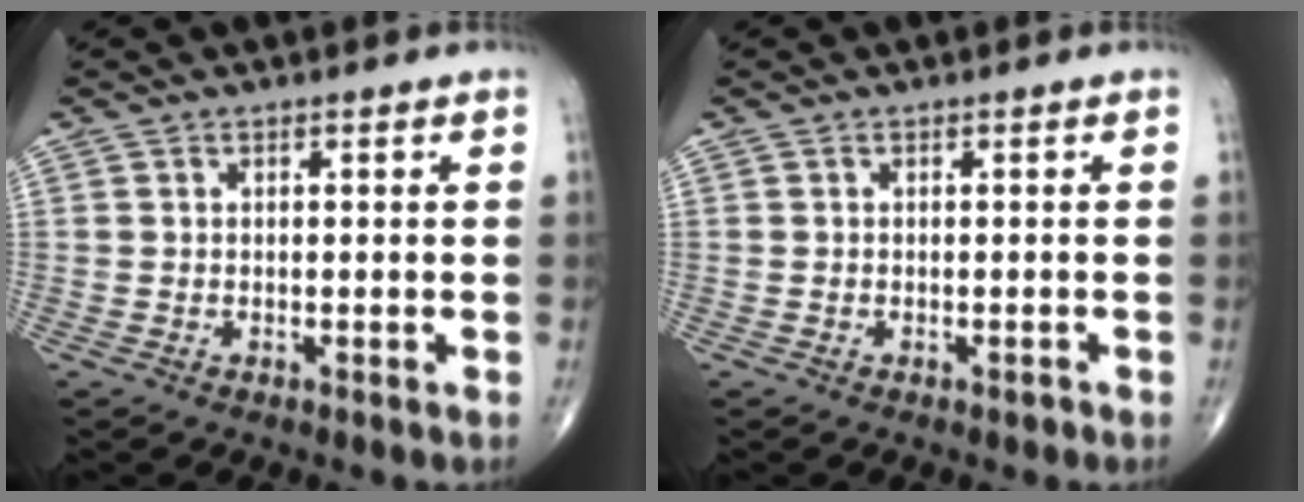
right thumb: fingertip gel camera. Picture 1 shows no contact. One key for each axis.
{"total": 0.6, "fx": -0.4, "fy": 0.3, "fz": 0.3, "tx": -0.003, "ty": 0.000, "tz": -0.007}